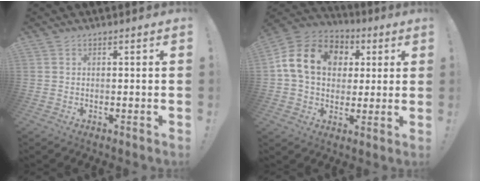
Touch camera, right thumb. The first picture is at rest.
{"total": 16.9, "force": [4.3, 12.8, 10.2], "torque": [-0.164, 0.007, 0.083]}